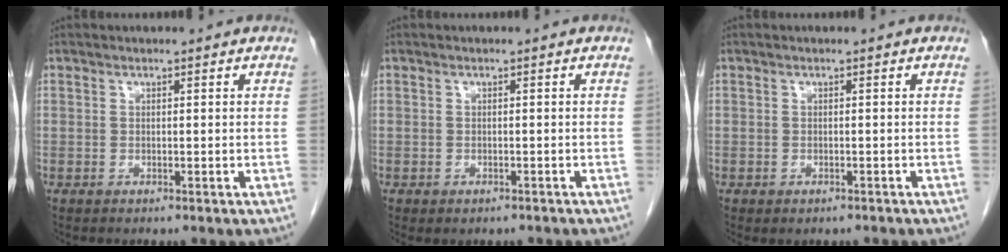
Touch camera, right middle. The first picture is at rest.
{"total": 2.9, "force": [-2.3, 1.4, 0.9], "torque": [-0.008, 0.000, -0.027]}
{"total": 2.0, "force": [-1.6, 1.0, 0.7], "torque": [-0.008, -0.001, -0.017]}